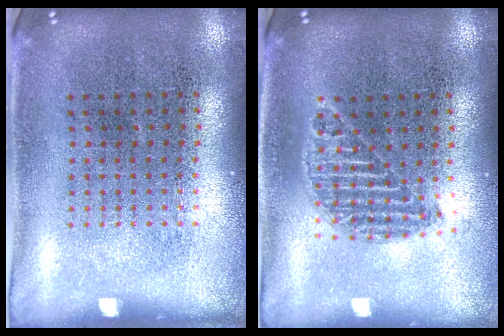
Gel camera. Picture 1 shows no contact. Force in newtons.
{"total": 1.2, "press": 1.1, "slide": 0.4}